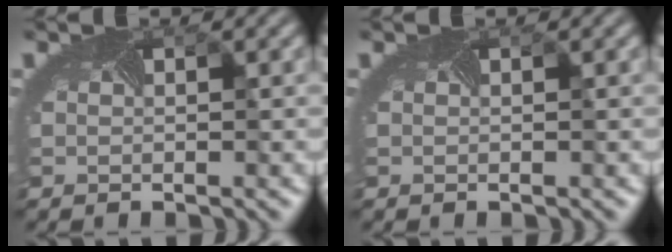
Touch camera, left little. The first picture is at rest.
{"total": 0.0}